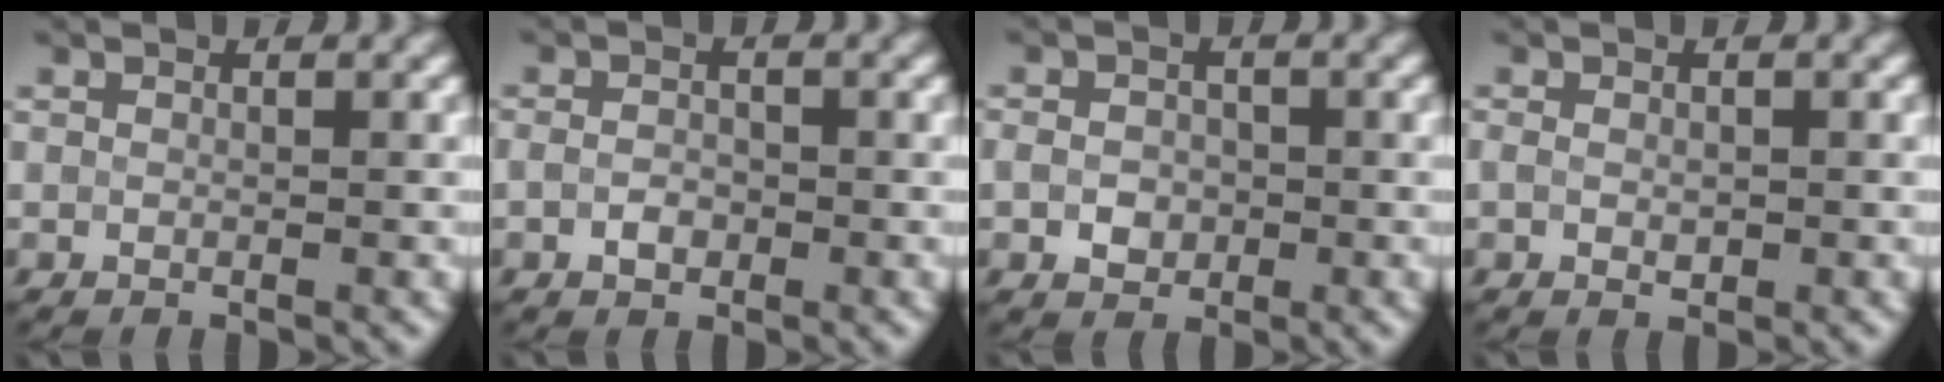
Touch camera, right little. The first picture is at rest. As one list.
[{"total": 1.4, "force": [-0.6, 0.9, 0.8], "torque": [-0.020, 0.000, -0.012]}, {"total": 2.4, "force": [-0.5, 1.9, 1.3], "torque": [-0.028, -0.003, -0.012]}, {"total": 1.2, "force": [-0.3, 0.7, 0.9], "torque": [-0.021, -0.005, -0.001]}]